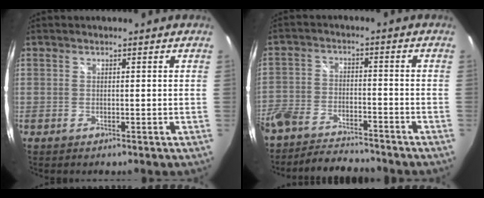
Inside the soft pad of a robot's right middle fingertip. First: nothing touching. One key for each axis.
{"total": 12.1, "fx": -10.1, "fy": 4.6, "fz": 4.7, "tx": -0.134, "ty": -0.013, "tz": -0.176}